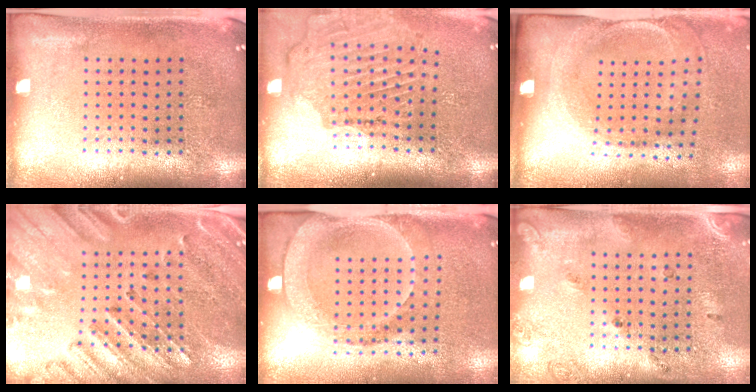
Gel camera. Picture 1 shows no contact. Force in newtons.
{"total": 1.7, "press": 1.7, "slide": 0.1}
{"total": 1.8, "press": 1.2, "slide": 1.3}
{"total": 2.9, "press": 2.6, "slide": 1.1}
{"total": 1.7, "press": 1.5, "slide": 0.8}
{"total": 1.5, "press": 1.0, "slide": 1.1}